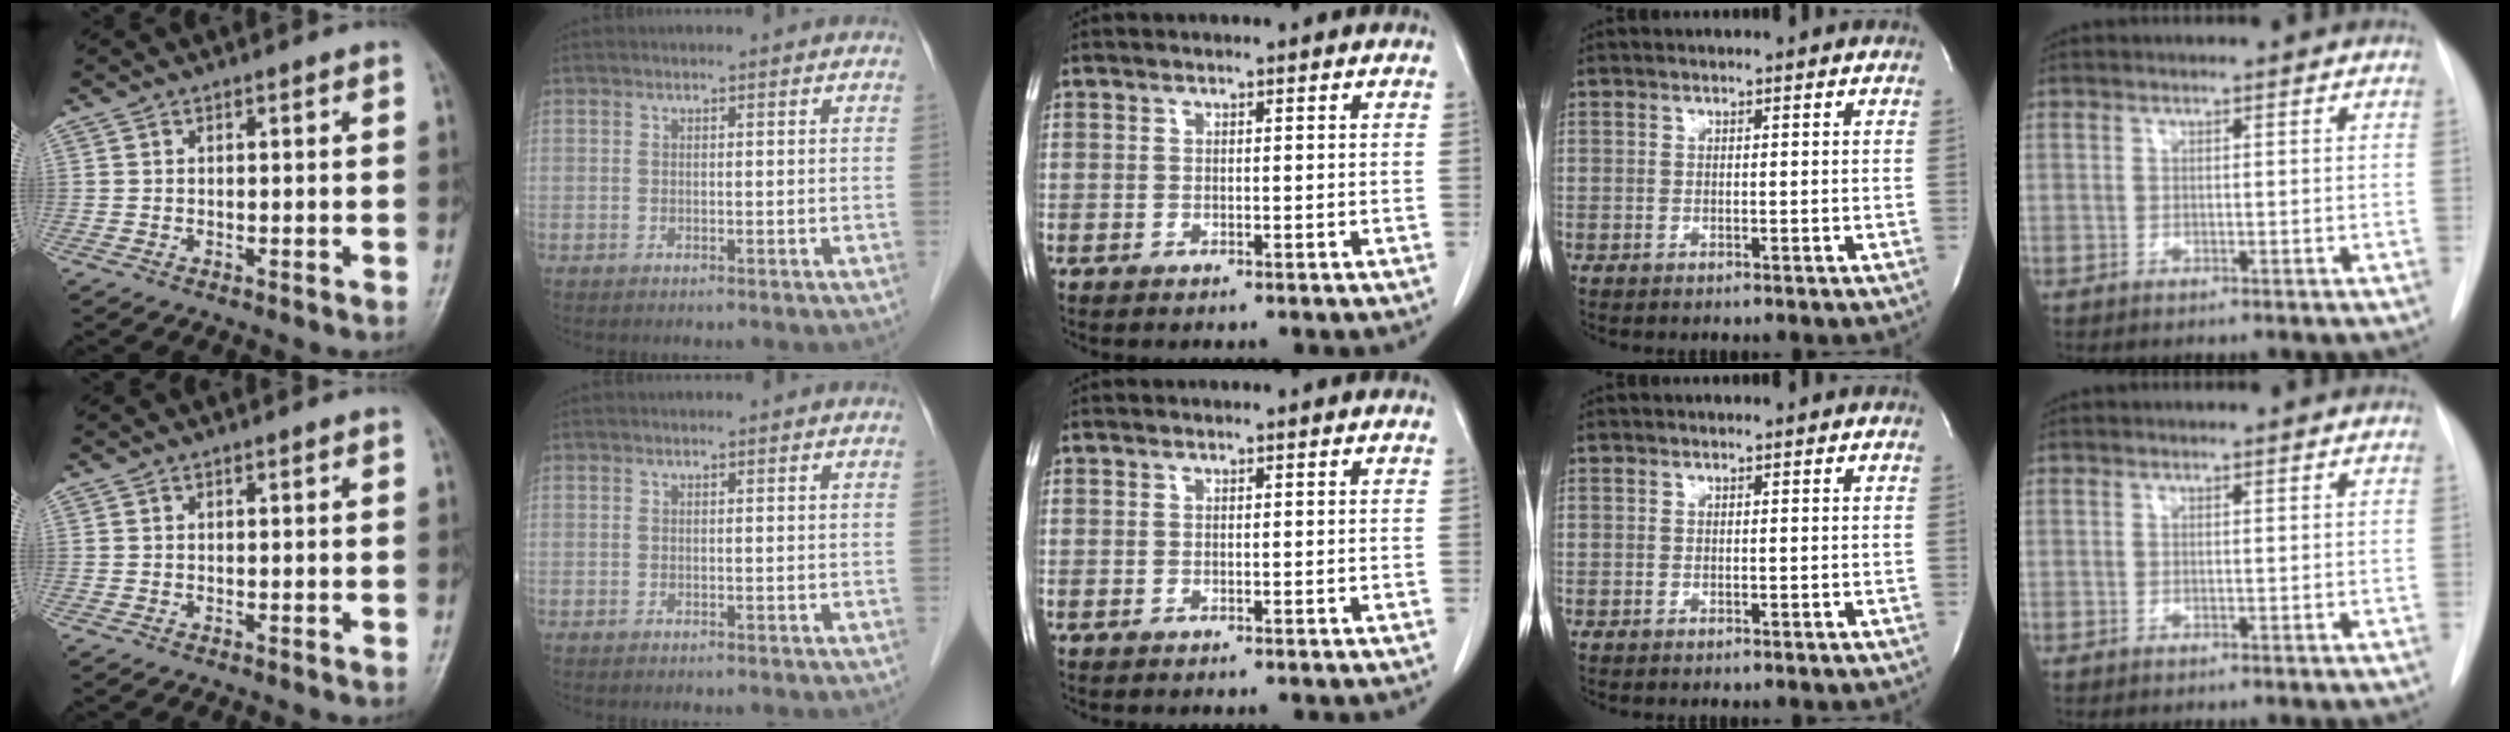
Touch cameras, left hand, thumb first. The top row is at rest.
{}